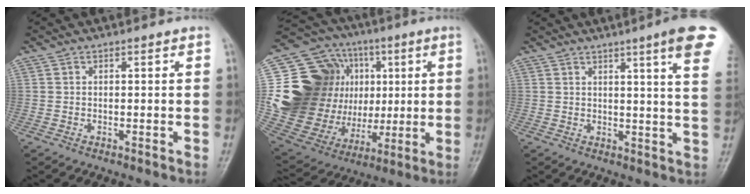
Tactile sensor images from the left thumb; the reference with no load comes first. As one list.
[{"total": 27.8, "force": [2.7, 21.8, 17.1], "torque": [-0.286, 0.027, 0.071]}, {"total": 11.9, "force": [6.9, 0.4, 9.7], "torque": [-0.113, -0.024, 0.071]}]